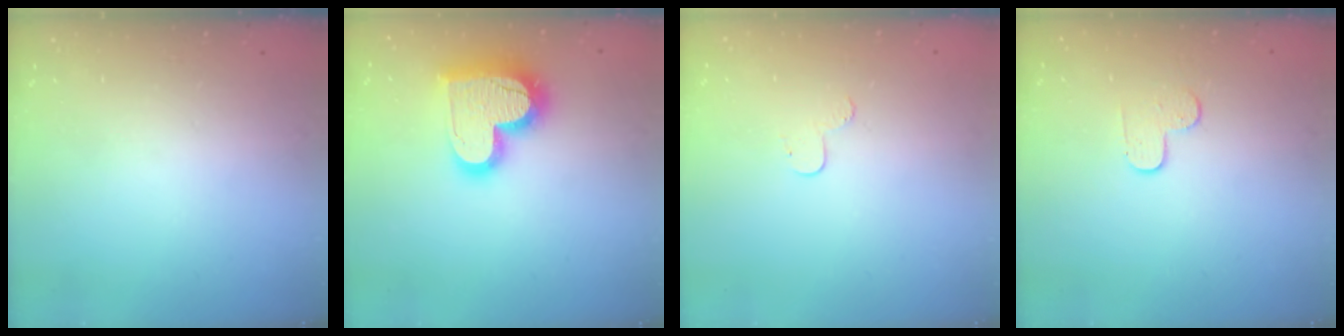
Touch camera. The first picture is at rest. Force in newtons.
{"total": 19.4, "press": 19.3, "slide": 1.5}
{"total": 4.8, "press": 4.8, "slide": 0.5}
{"total": 4.3, "press": 4.3, "slide": 0.4}